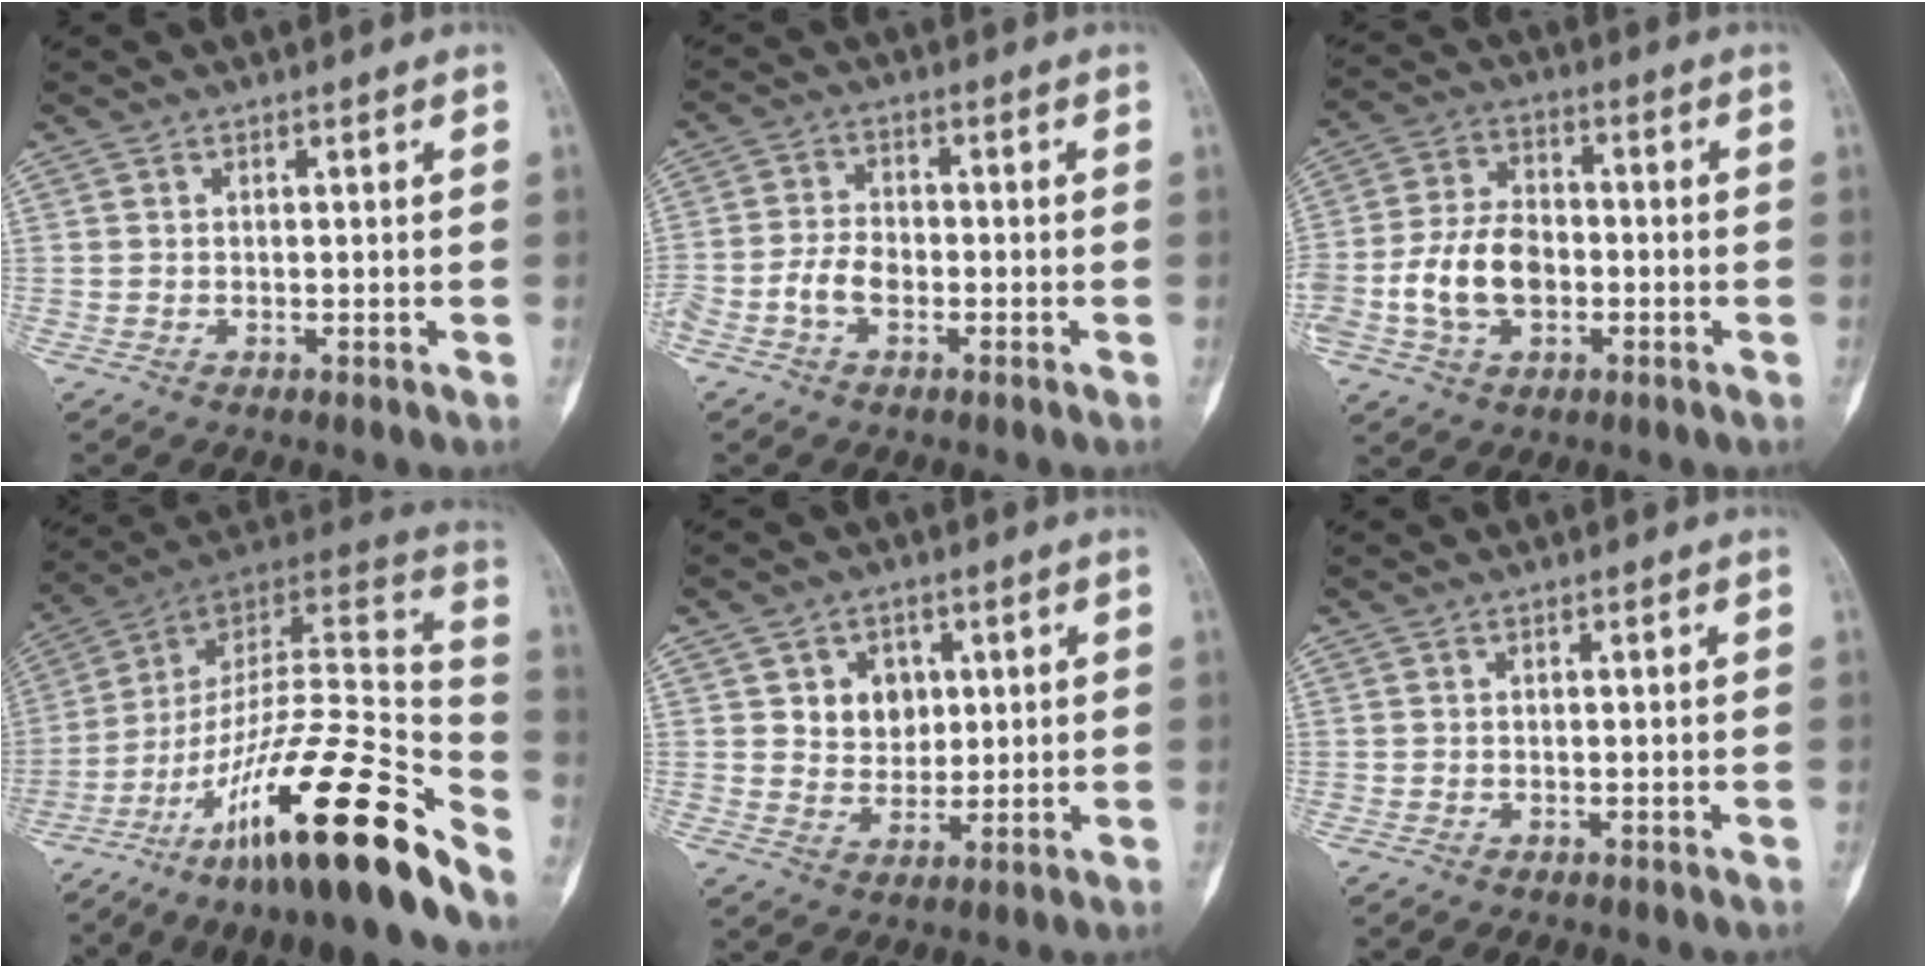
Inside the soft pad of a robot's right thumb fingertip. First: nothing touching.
{"total": 4.7, "force": [-1.9, 2.9, 3.1], "torque": [-0.057, 0.020, -0.041]}
{"total": 11.7, "force": [-2.4, 8.0, 8.2], "torque": [-0.144, 0.028, -0.048]}
{"total": 31.0, "force": [-20.2, 5.6, 22.8], "torque": [-0.310, 0.089, -0.335]}
{"total": 6.8, "force": [2.0, 5.6, 3.3], "torque": [-0.018, -0.009, 0.037]}
{"total": 0.0}